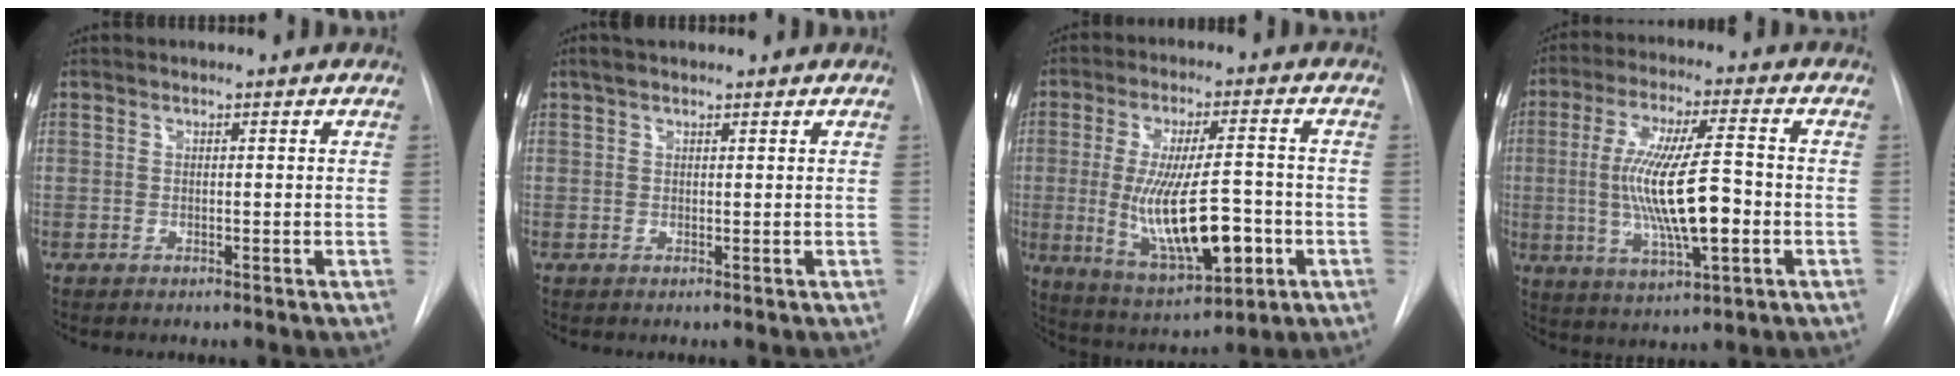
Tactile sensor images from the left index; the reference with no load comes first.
{"total": 2.0, "force": [1.5, 0.7, 1.2], "torque": [-0.025, 0.019, 0.027]}
{"total": 15.5, "force": [-3.0, 4.3, 14.5], "torque": [-0.263, -0.010, -0.036]}
{"total": 13.9, "force": [-1.7, 2.5, 13.6], "torque": [-0.261, -0.003, -0.026]}